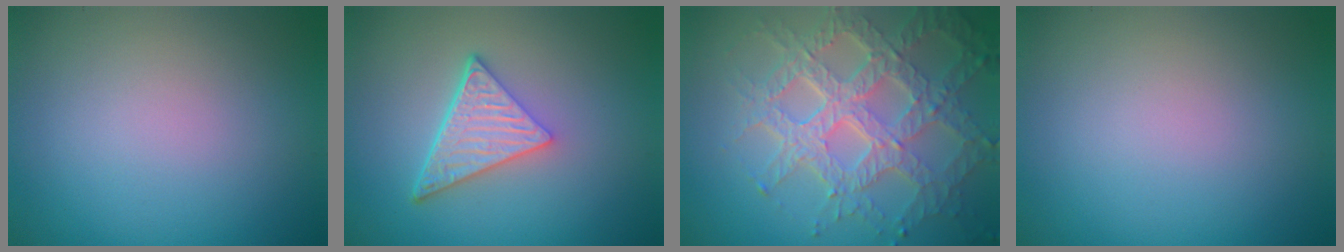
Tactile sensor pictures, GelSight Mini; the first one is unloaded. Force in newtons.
{"total": 4.7, "press": 3.4, "slide": 3.3}
{"total": 7.9, "press": 5.6, "slide": 5.5}
{"total": 0.0}